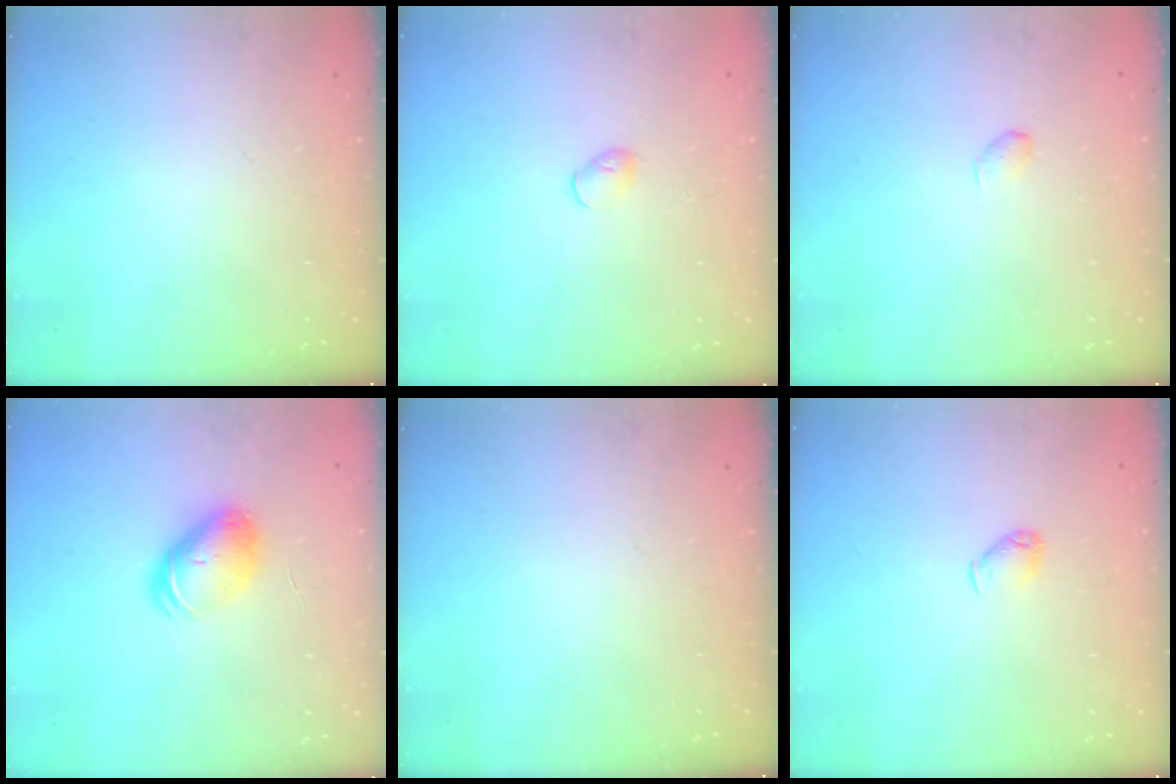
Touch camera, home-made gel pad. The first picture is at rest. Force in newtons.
{"total": 2.9, "press": 2.9, "slide": 0.7}
{"total": 3.1, "press": 3.0, "slide": 0.4}
{"total": 8.8, "press": 8.8, "slide": 0.4}
{"total": 0.0}
{"total": 4.2, "press": 4.1, "slide": 0.9}